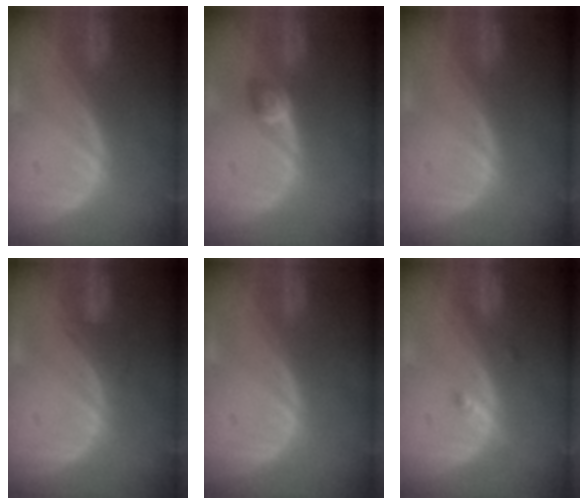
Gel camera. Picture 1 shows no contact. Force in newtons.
{"total": 2.8, "press": 2.5, "slide": 1.1}
{"total": 0.0}
{"total": 1.7, "press": 1.6, "slide": 0.7}
{"total": 0.0}
{"total": 1.9, "press": 1.5, "slide": 1.0}